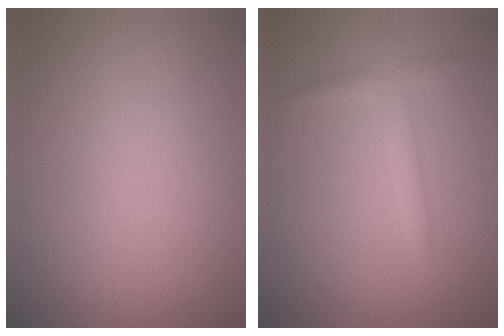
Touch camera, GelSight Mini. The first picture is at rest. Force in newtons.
{"total": 1.7, "press": 1.7, "slide": 0.1}